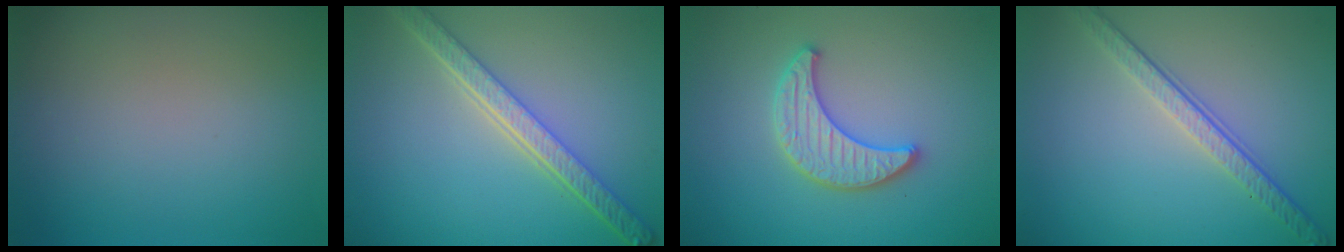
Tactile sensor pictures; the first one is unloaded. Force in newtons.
{"total": 5.2, "press": 4.0, "slide": 3.3}
{"total": 3.4, "press": 3.3, "slide": 0.4}
{"total": 3.8, "press": 2.8, "slide": 2.6}